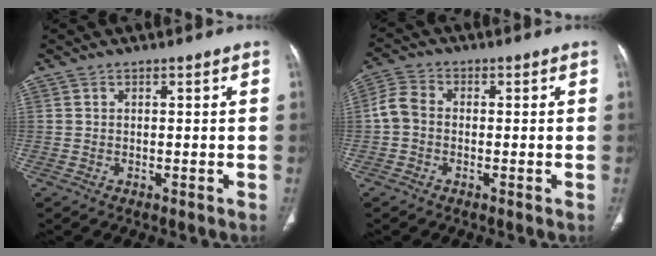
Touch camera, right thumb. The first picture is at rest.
{"total": 4.5, "force": [-0.6, 3.4, 2.8], "torque": [-0.055, 0.011, -0.023]}